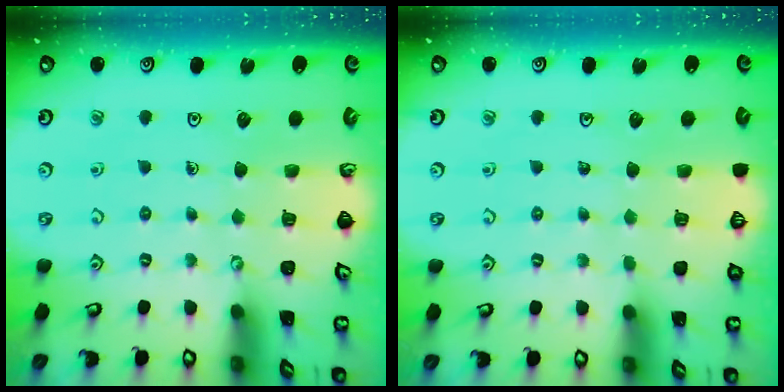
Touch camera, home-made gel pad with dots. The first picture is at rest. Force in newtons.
{"total": 0.0}